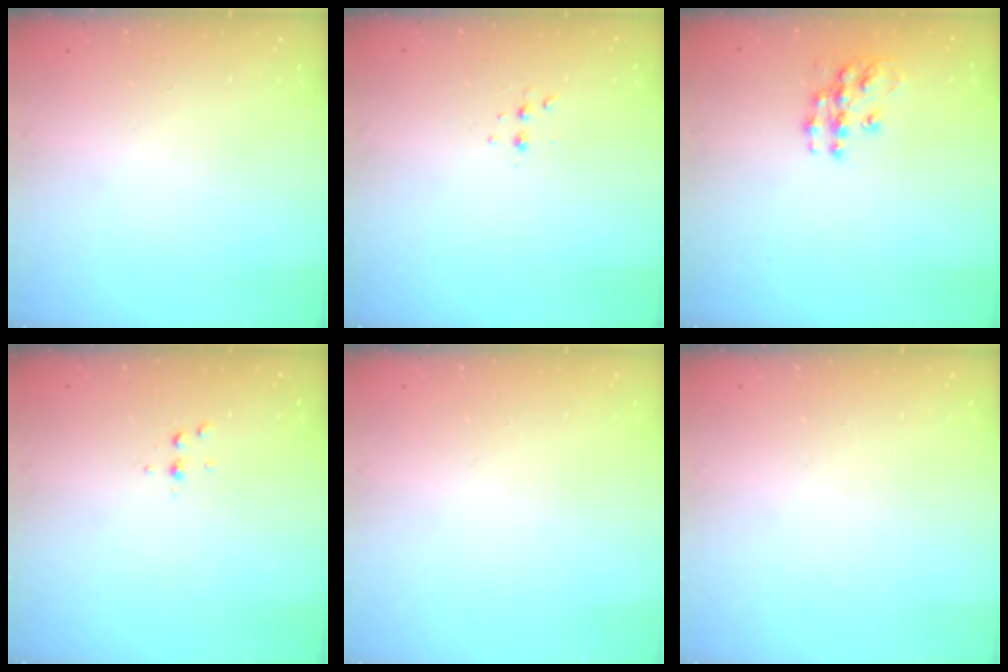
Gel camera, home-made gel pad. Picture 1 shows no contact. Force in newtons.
{"total": 3.1, "press": 3.0, "slide": 0.6}
{"total": 10.4, "press": 10.4, "slide": 0.5}
{"total": 2.6, "press": 2.6, "slide": 0.3}
{"total": 0.0}
{"total": 0.0}